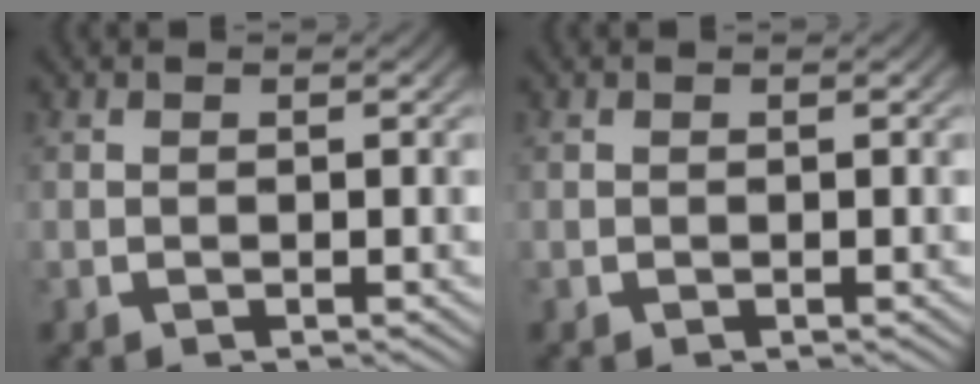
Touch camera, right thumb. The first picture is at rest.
{"total": 0.0}